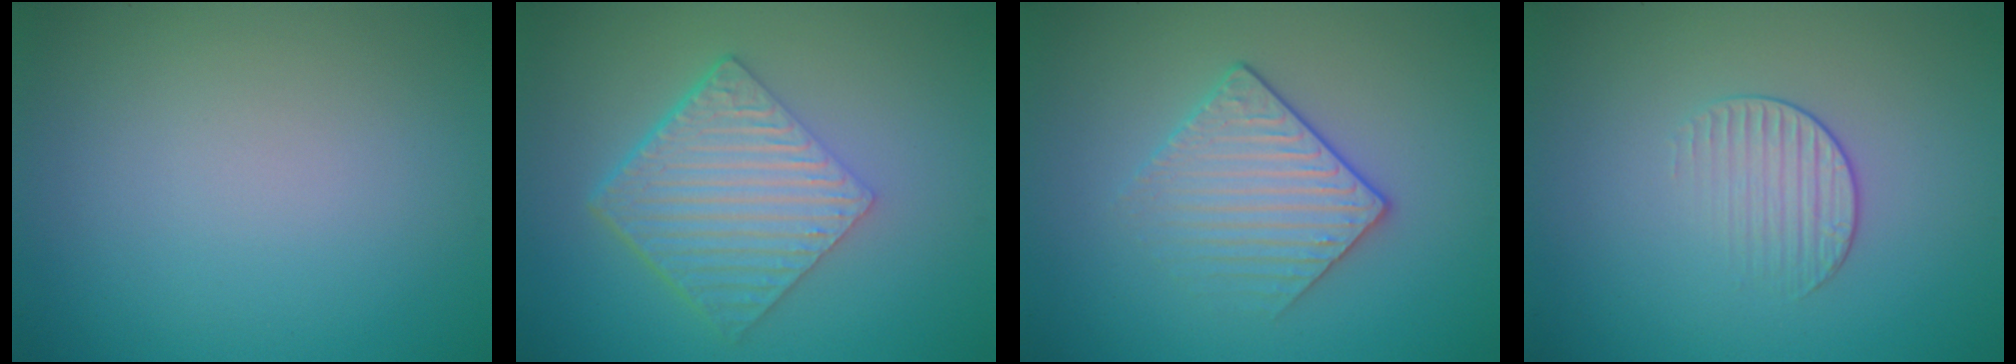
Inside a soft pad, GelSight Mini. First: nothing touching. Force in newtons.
{"total": 6.4, "press": 4.3, "slide": 4.7}
{"total": 3.0, "press": 2.8, "slide": 1.2}
{"total": 1.7, "press": 1.0, "slide": 1.4}